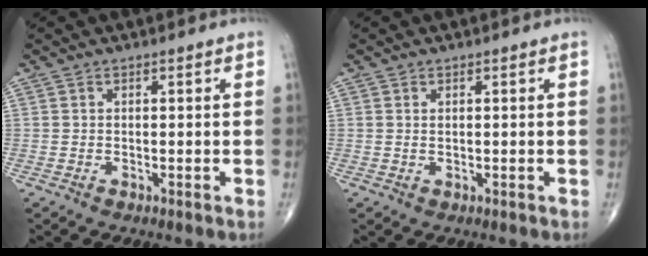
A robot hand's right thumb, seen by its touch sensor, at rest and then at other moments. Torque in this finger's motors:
{"motor_torque": [-0.30, 0.37, -0.17, -0.10, -0.03]}